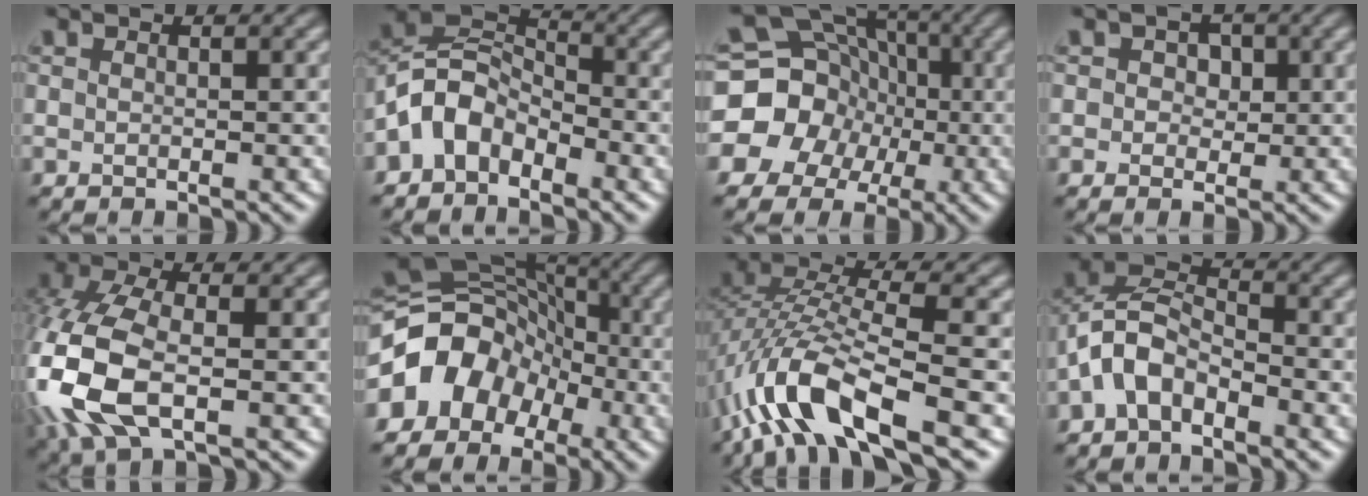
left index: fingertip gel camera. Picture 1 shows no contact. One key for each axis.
{"total": 5.1, "fx": -3.1, "fy": 3.2, "fz": 2.5, "tx": -0.047, "ty": 0.009, "tz": -0.066}
{"total": 14.0, "fx": -2.0, "fy": 13.3, "fz": 3.5, "tx": -0.091, "ty": 0.014, "tz": -0.055}
{"total": 1.9, "fx": 0.6, "fy": 1.6, "fz": 0.8, "tx": -0.001, "ty": 0.004, "tz": -0.001}
{"total": 9.1, "fx": -2.8, "fy": 4.5, "fz": 7.4, "tx": -0.197, "ty": -0.003, "tz": -0.059}
{"total": 7.4, "fx": -3.2, "fy": 5.9, "fz": 3.0, "tx": -0.040, "ty": 0.012, "tz": -0.065}
{"total": 9.5, "fx": -5.1, "fy": 2.8, "fz": 7.5, "tx": -0.159, "ty": 0.010, "tz": -0.097}
{"total": 4.5, "fx": -2.7, "fy": 2.4, "fz": 2.7, "tx": -0.055, "ty": 0.014, "tz": -0.056}